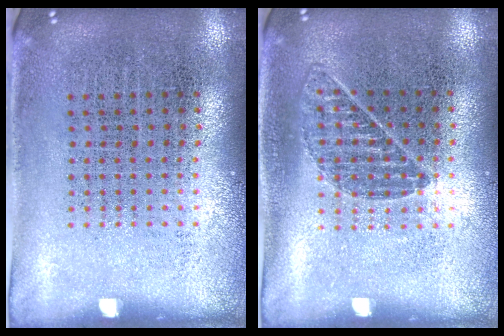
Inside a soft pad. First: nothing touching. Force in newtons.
{"total": 0.8, "press": 0.8, "slide": 0.2}